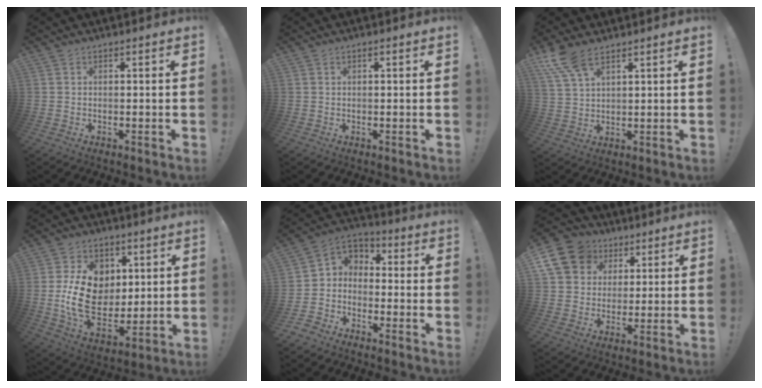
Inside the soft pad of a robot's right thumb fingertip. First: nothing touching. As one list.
[{"total": 0.7, "force": [0.1, -0.1, 0.7], "torque": [-0.014, 0.000, 0.002]}, {"total": 7.8, "force": [5.8, 2.6, 4.6], "torque": [-0.096, -0.024, 0.111]}, {"total": 18.7, "force": [2.5, 14.4, 11.6], "torque": [-0.203, -0.023, 0.052]}, {"total": 5.6, "force": [-3.6, 4.2, 0.5], "torque": [-0.012, 0.010, -0.067]}, {"total": 14.6, "force": [5.6, 12.1, 6.0], "torque": [-0.095, -0.026, 0.115]}]